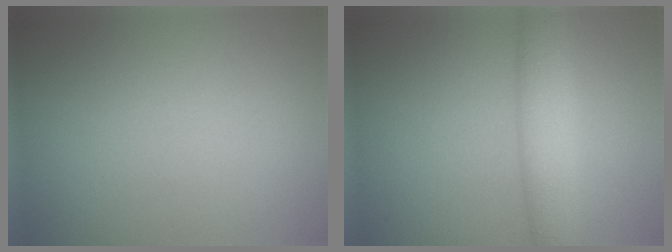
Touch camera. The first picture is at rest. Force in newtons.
{"total": 4.5, "press": 4.5, "slide": 0.1}